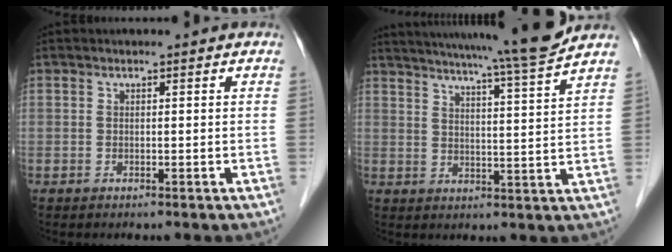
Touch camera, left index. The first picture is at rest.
{"total": 15.3, "force": [13.6, -2.0, 6.7], "torque": [-0.114, -0.034, 0.184]}